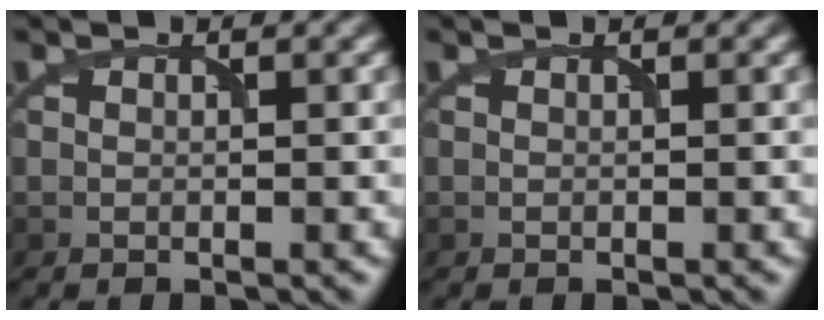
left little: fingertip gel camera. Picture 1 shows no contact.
{"total": 0.0}